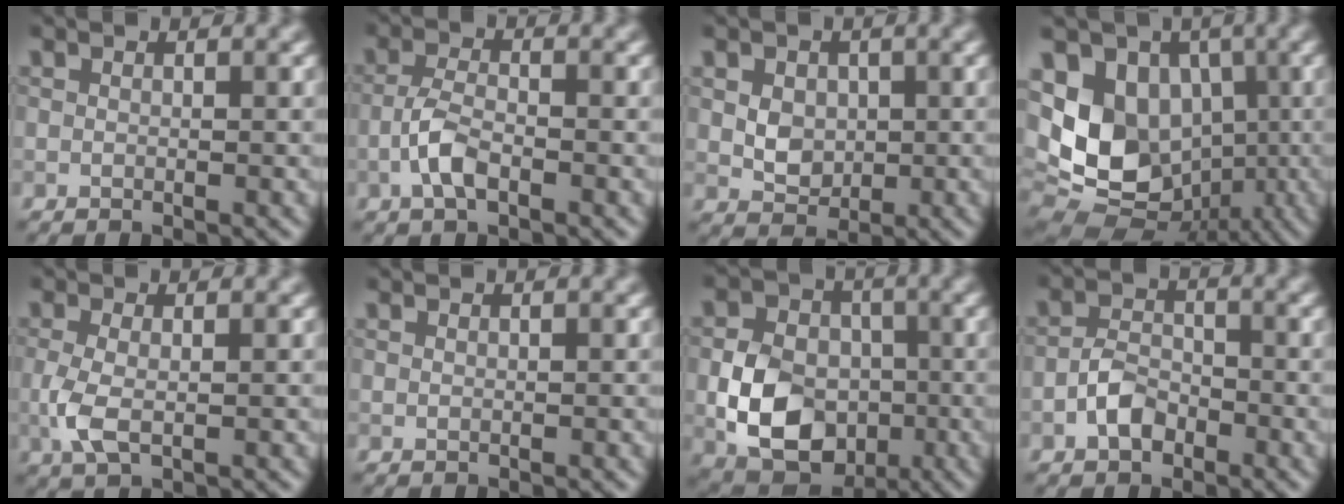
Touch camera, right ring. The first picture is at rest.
{"total": 3.0, "force": [-1.4, 1.2, 2.4], "torque": [-0.050, 0.004, -0.035]}
{"total": 3.0, "force": [0.4, 2.3, 1.8], "torque": [-0.031, 0.000, 0.007]}
{"total": 11.3, "force": [-1.0, 8.7, 7.1], "torque": [-0.135, -0.005, -0.032]}
{"total": 3.1, "force": [-0.4, 1.4, 2.7], "torque": [-0.067, -0.007, -0.007]}
{"total": 0.0}
{"total": 8.5, "force": [-1.9, 6.4, 5.2], "torque": [-0.102, -0.005, -0.044]}
{"total": 3.0, "force": [-1.6, 1.9, 1.6], "torque": [-0.027, 0.009, -0.034]}